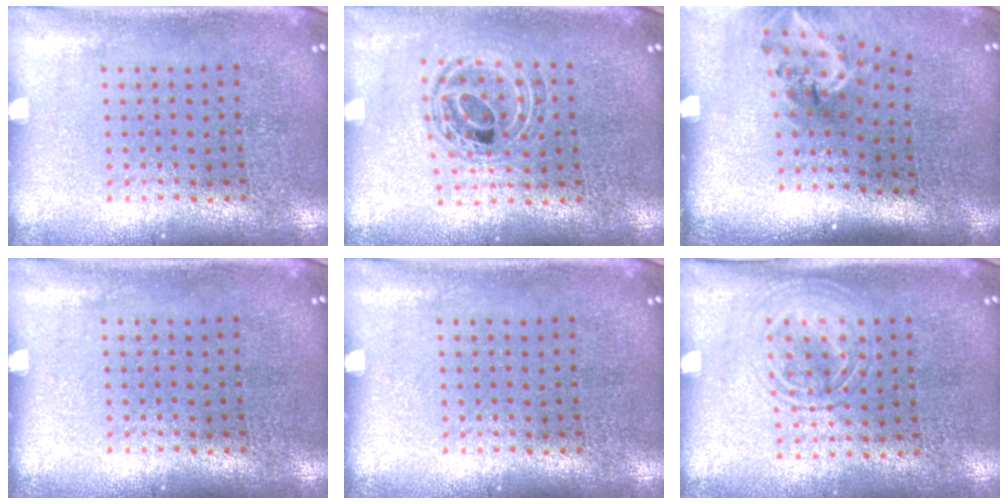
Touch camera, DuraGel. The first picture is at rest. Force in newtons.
{"total": 0.9, "press": 0.9, "slide": 0.2}
{"total": 2.0, "press": 1.4, "slide": 1.5}
{"total": 0.0}
{"total": 0.0}
{"total": 1.5, "press": 1.3, "slide": 0.6}